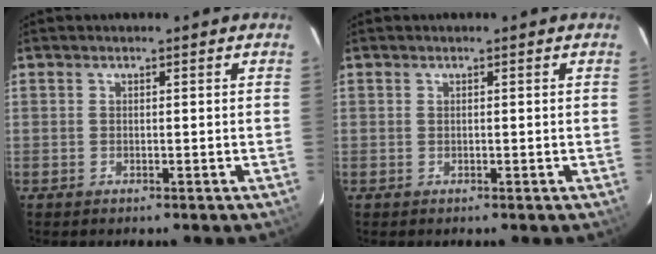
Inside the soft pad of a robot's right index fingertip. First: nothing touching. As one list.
[{"total": 0.0}]